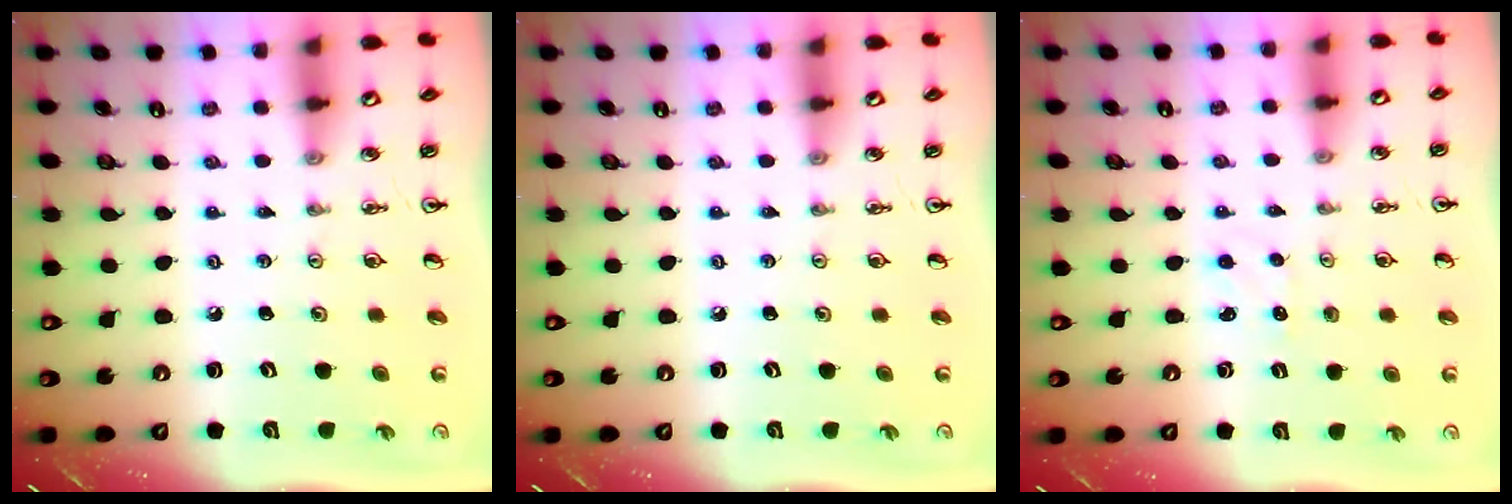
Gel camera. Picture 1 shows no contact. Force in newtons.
{"total": 0.0}
{"total": 2.2, "press": 2.2, "slide": 0.3}